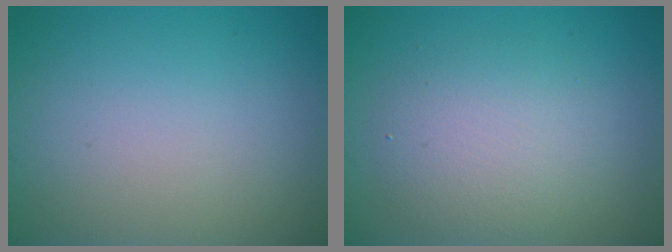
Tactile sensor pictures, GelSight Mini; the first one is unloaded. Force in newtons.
{"total": 4.0, "press": 4.0, "slide": 0.1}